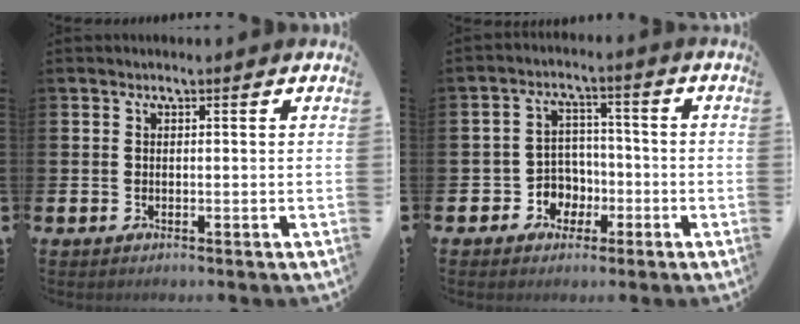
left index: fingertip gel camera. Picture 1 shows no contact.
{"total": 4.4, "force": [-1.5, 4.1, 0.7], "torque": [-0.035, 0.005, -0.032]}